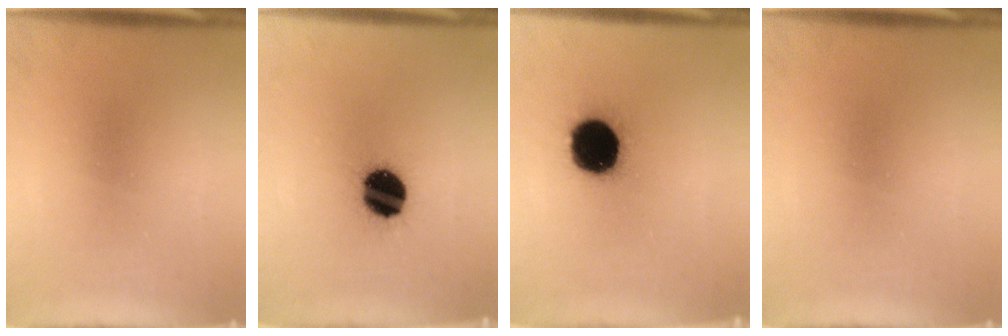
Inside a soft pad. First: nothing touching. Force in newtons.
{"total": 13.6}
{"total": 18.6}
{"total": 0.0}